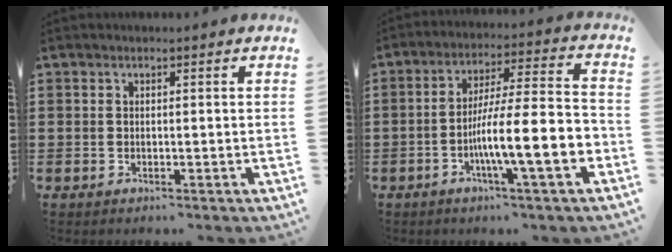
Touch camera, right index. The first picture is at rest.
{"total": 12.3, "force": [-4.0, 1.9, 11.5], "torque": [-0.189, -0.015, -0.075]}